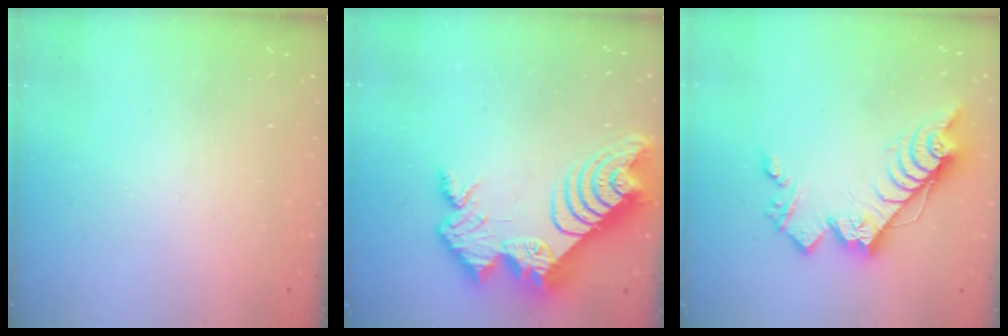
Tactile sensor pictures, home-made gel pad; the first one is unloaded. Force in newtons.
{"total": 17.2, "press": 17.2, "slide": 1.2}
{"total": 16.7, "press": 16.7, "slide": 0.3}